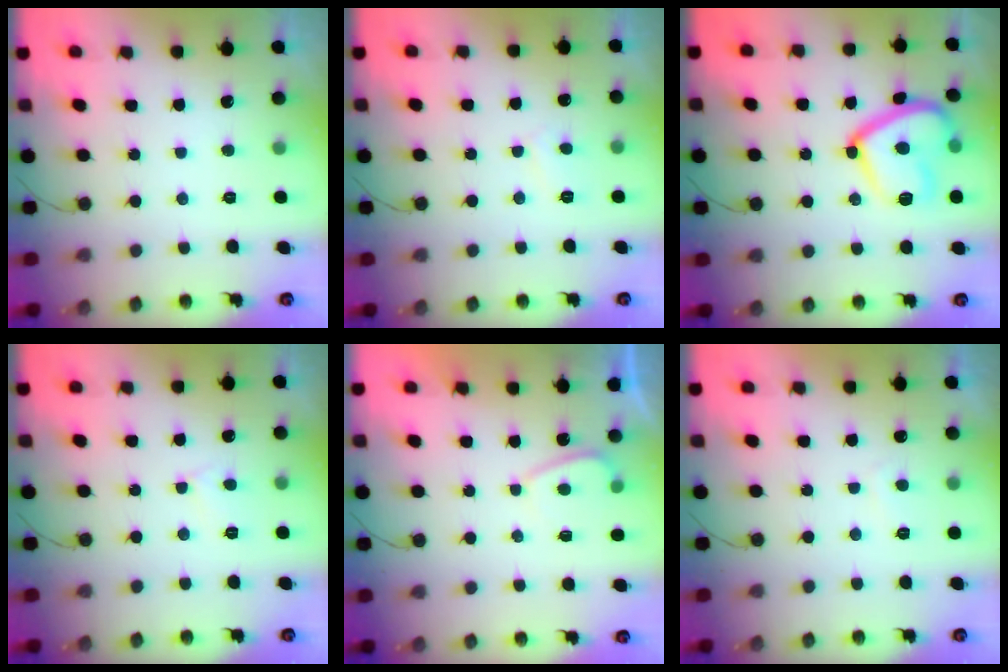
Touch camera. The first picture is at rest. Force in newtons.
{"total": 4.2, "press": 4.2, "slide": 0.4}
{"total": 16.0, "press": 16.0, "slide": 0.7}
{"total": 3.1, "press": 3.1, "slide": 0.2}
{"total": 1.2, "press": 1.0, "slide": 0.6}
{"total": 0.7, "press": 0.5, "slide": 0.5}